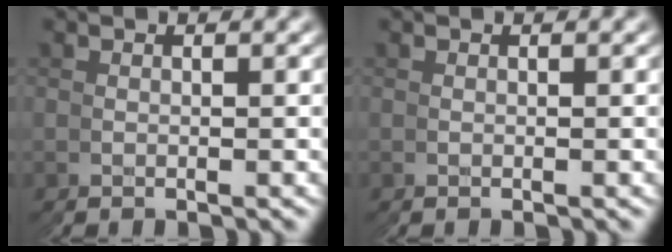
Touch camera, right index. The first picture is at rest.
{"total": 0.0}